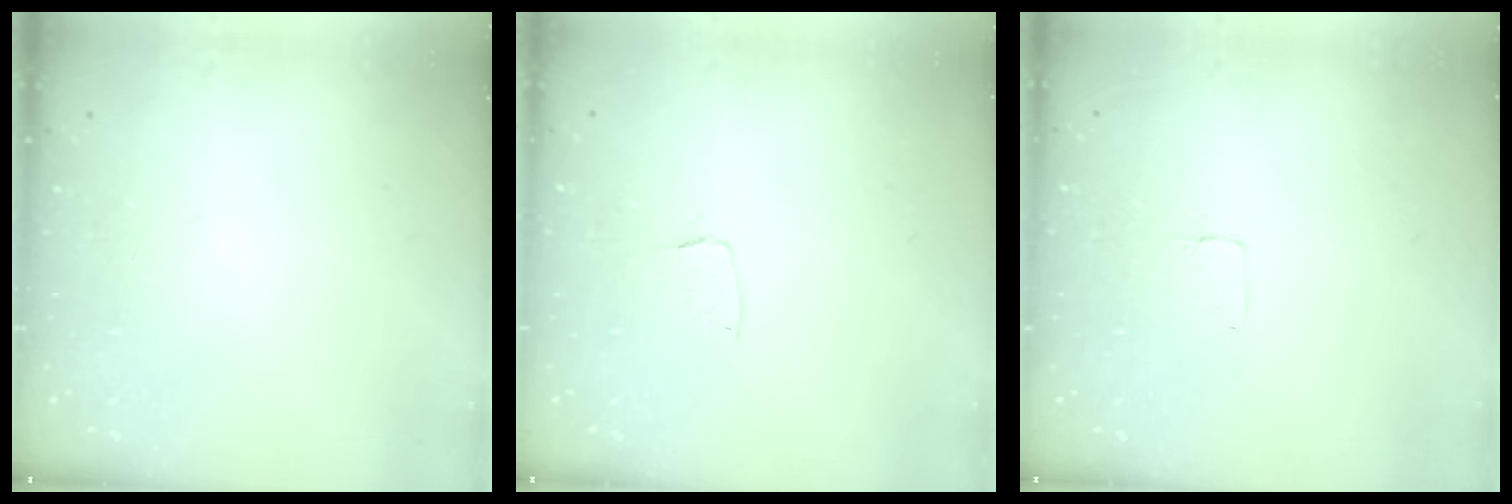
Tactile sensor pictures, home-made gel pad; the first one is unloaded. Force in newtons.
{"total": 3.0, "press": 3.0, "slide": 0.2}
{"total": 2.0, "press": 2.0, "slide": 0.0}